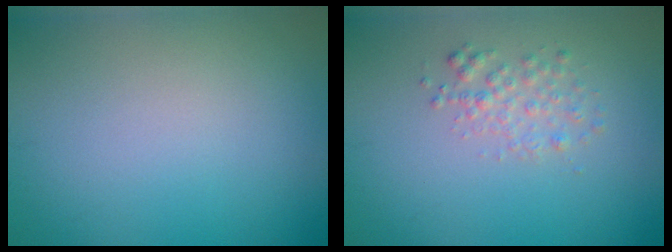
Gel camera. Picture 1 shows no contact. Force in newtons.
{"total": 1.7, "press": 1.7, "slide": 0.1}